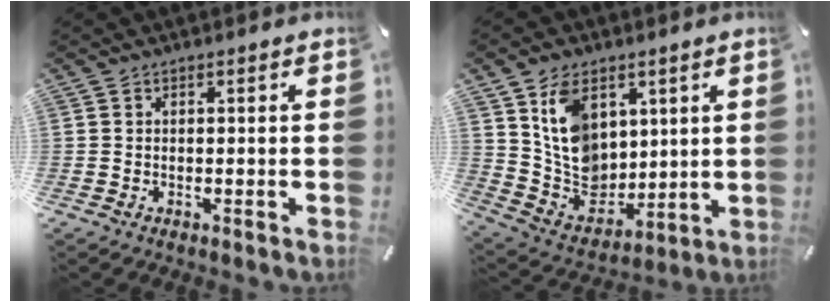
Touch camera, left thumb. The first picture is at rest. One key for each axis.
{"total": 13.0, "fx": 5.1, "fy": 10.2, "fz": 6.2, "tx": -0.132, "ty": -0.026, "tz": 0.104}